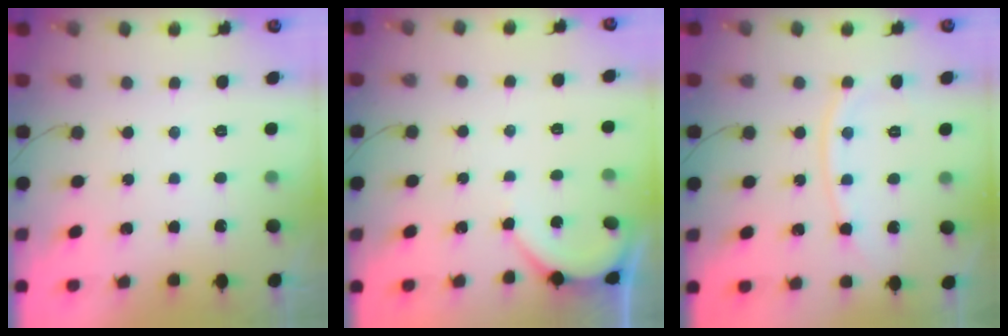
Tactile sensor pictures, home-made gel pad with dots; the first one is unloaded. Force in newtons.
{"total": 3.3, "press": 3.3, "slide": 0.5}
{"total": 9.0, "press": 9.0, "slide": 0.2}